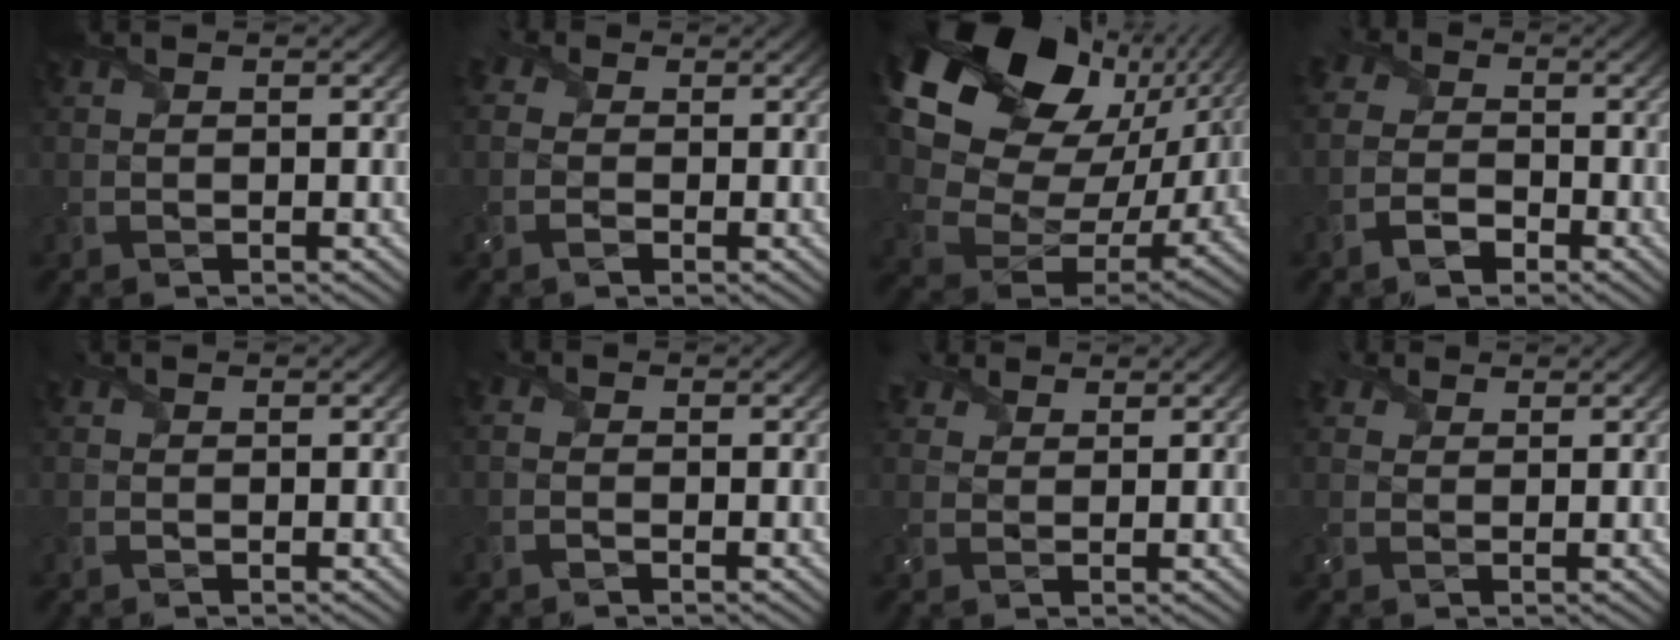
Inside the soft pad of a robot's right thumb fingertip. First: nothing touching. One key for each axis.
{"total": 3.1, "fx": -0.3, "fy": 2.7, "fz": 1.6, "tx": -0.047, "ty": 0.002, "tz": -0.008}
{"total": 19.6, "fx": 8.2, "fy": 12.8, "fz": 12.4, "tx": -0.254, "ty": 0.009, "tz": 0.170}
{"total": 4.0, "fx": -2.0, "fy": 3.0, "fz": 1.8, "tx": -0.034, "ty": -0.003, "tz": -0.053}
{"total": 0.0}
{"total": 1.4, "fx": -0.7, "fy": 0.9, "fz": 0.7, "tx": -0.012, "ty": -0.002, "tz": -0.014}
{"total": 3.0, "fx": 2.3, "fy": 1.8, "fz": 0.9, "tx": -0.021, "ty": 0.008, "tz": 0.043}
{"total": 2.2, "fx": 1.5, "fy": 1.5, "fz": 0.6, "tx": -0.014, "ty": 0.006, "tz": 0.026}